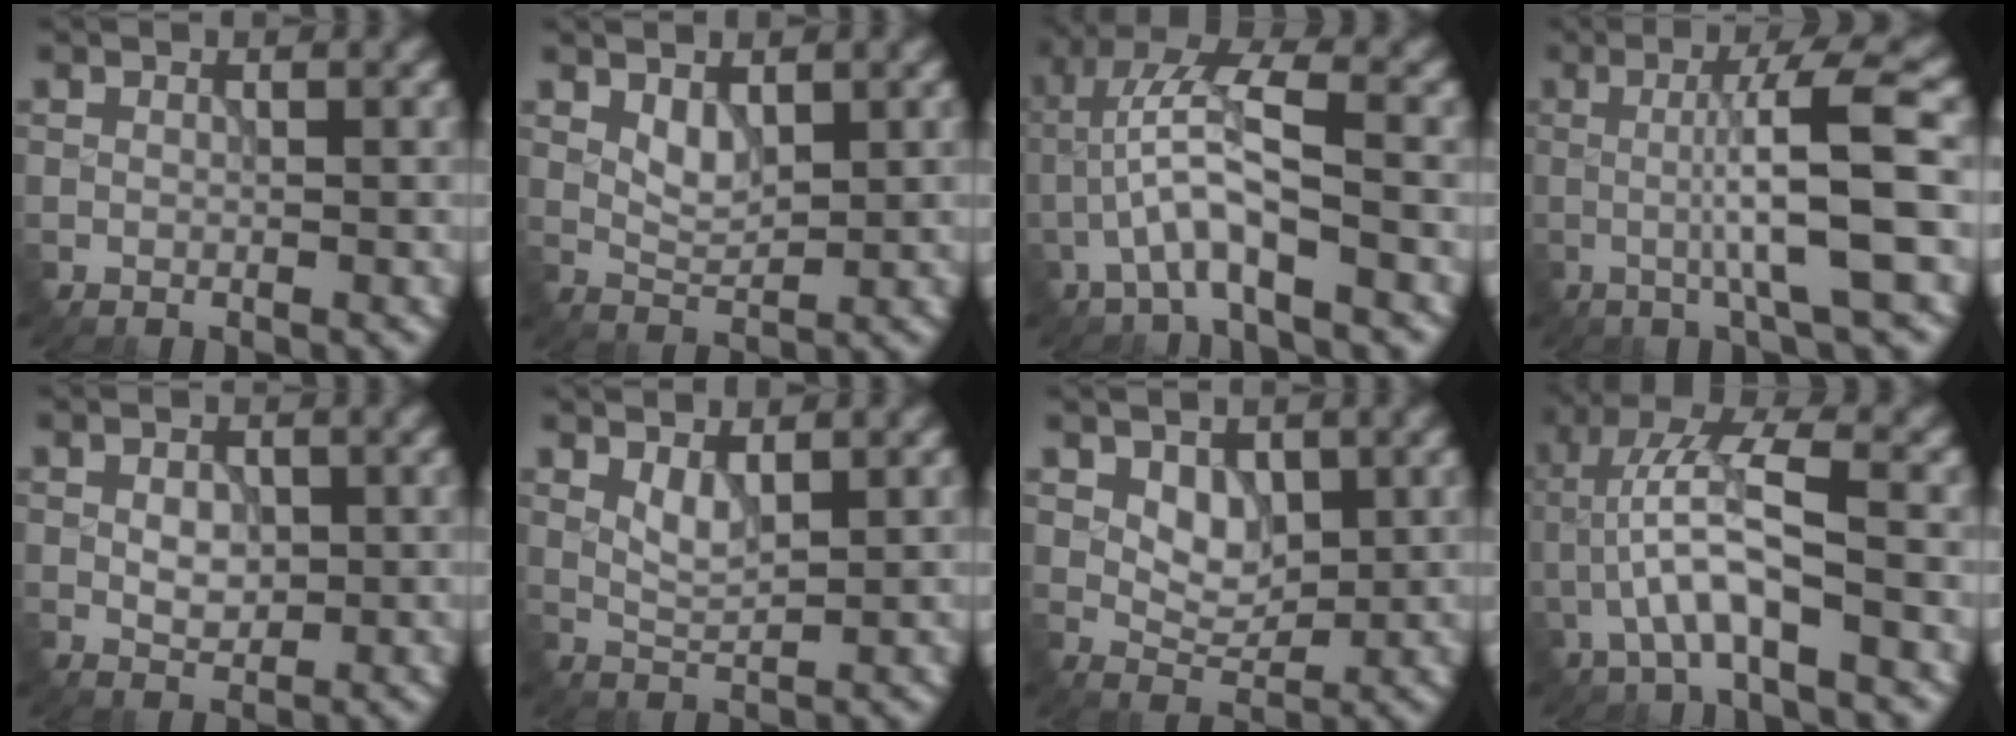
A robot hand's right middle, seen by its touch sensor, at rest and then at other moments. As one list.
[{"total": 2.0, "force": [1.0, 1.1, 1.3], "torque": [-0.026, -0.004, 0.024]}, {"total": 5.3, "force": [-1.8, 1.2, 4.8], "torque": [-0.098, 0.019, -0.039]}, {"total": 7.7, "force": [-0.4, 1.0, 7.6], "torque": [-0.114, 0.008, -0.010]}, {"total": 2.2, "force": [0.1, 1.5, 1.6], "torque": [-0.024, 0.000, 0.002]}, {"total": 1.9, "force": [1.1, 0.7, 1.5], "torque": [-0.032, -0.003, 0.025]}, {"total": 2.7, "force": [1.0, 1.9, 1.7], "torque": [-0.024, -0.007, 0.021]}, {"total": 5.7, "force": [-1.8, 1.4, 5.3], "torque": [-0.105, 0.019, -0.038]}]